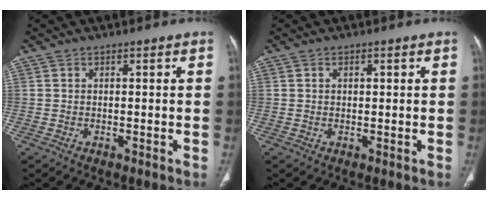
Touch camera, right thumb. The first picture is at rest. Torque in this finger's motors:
{"motor_torque": [-0.12, 0.09, -0.09, 0.12, -0.06]}